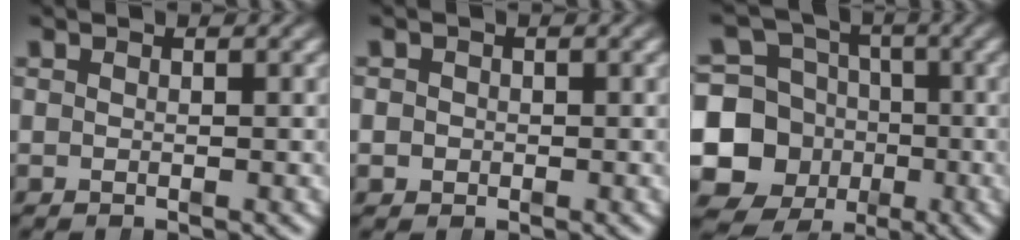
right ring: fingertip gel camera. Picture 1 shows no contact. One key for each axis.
{"total": 1.7, "fx": -0.5, "fy": 1.6, "fz": 0.1, "tx": -0.009, "ty": -0.005, "tz": -0.009}
{"total": 15.3, "fx": -3.7, "fy": 14.0, "fz": 5.2, "tx": -0.119, "ty": -0.072, "tz": -0.060}